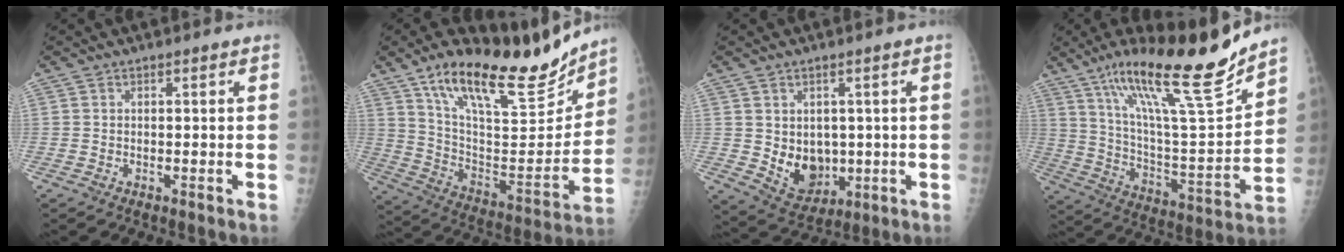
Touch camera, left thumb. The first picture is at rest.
{"total": 24.5, "force": [18.3, 8.2, 14.0], "torque": [-0.182, -0.078, 0.307]}
{"total": 8.1, "force": [0.0, 6.3, 5.0], "torque": [-0.048, -0.016, 0.025]}
{"total": 23.7, "force": [17.2, 2.9, 16.0], "torque": [-0.238, -0.082, 0.300]}